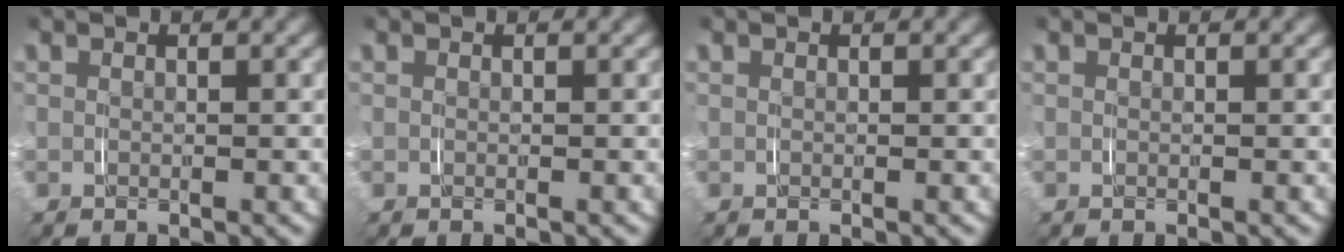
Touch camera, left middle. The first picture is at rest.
{"total": 0.0}
{"total": 0.0}
{"total": 0.0}